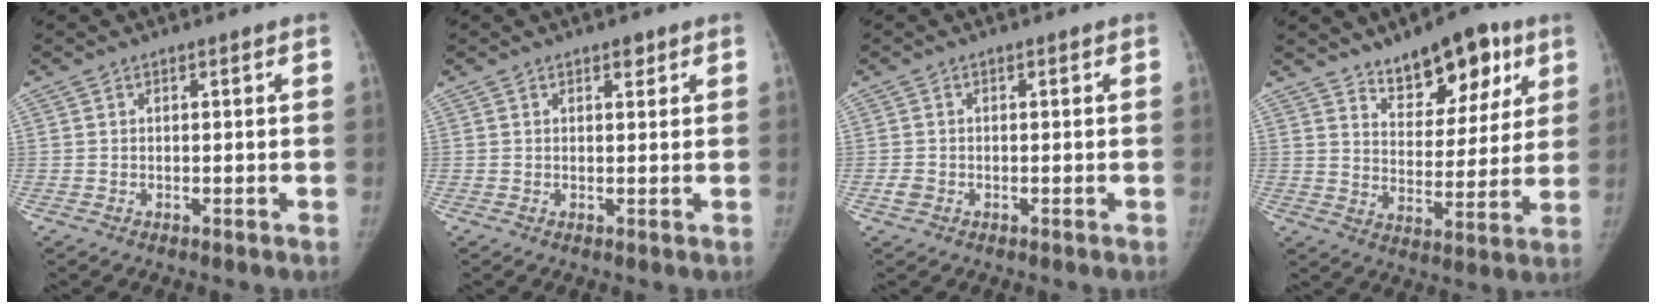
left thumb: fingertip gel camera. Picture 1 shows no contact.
{"total": 1.4, "force": [0.9, 0.7, 0.8], "torque": [0.000, -0.003, 0.011]}
{"total": 1.4, "force": [-0.6, 1.2, 0.6], "torque": [-0.010, 0.002, -0.013]}
{"total": 13.9, "force": [8.8, 6.9, 8.2], "torque": [-0.070, -0.044, 0.136]}